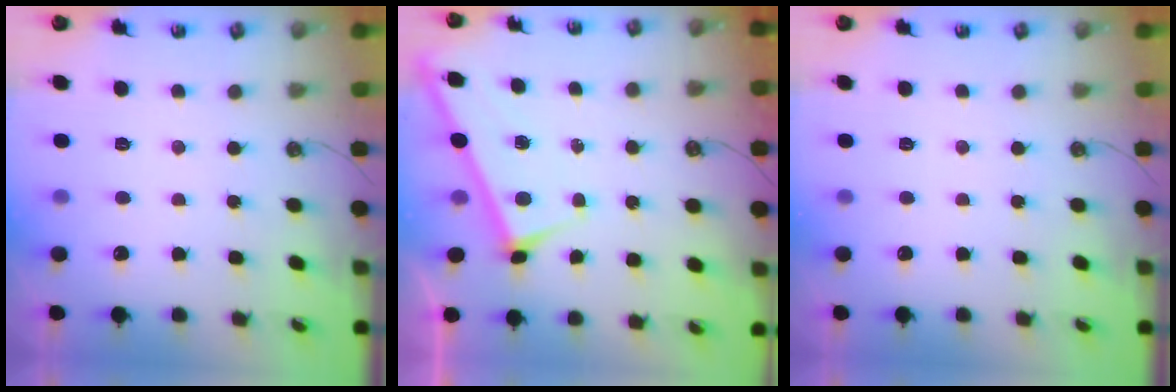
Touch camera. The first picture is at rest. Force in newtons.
{"total": 3.0, "press": 3.0, "slide": 0.3}
{"total": 0.0}